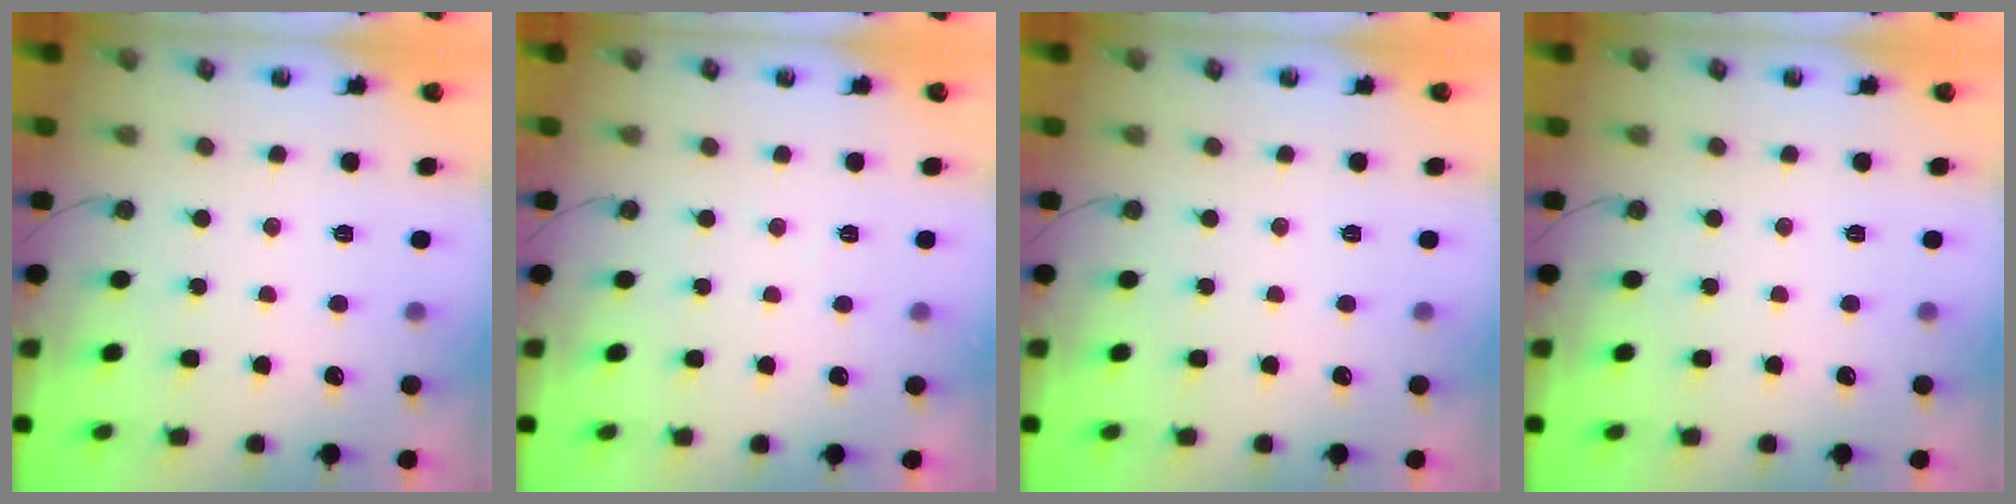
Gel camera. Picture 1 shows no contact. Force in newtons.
{"total": 3.5, "press": 3.5, "slide": 0.6}
{"total": 0.0}
{"total": 0.0}